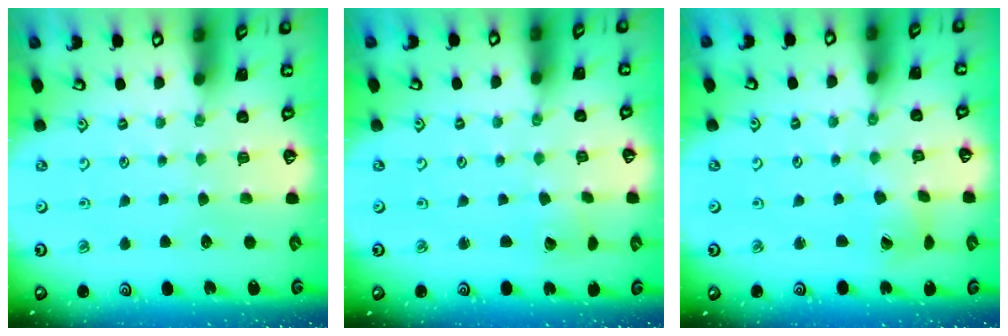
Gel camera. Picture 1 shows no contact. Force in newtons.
{"total": 2.3, "press": 2.3, "slide": 0.2}
{"total": 2.7, "press": 2.7, "slide": 0.4}